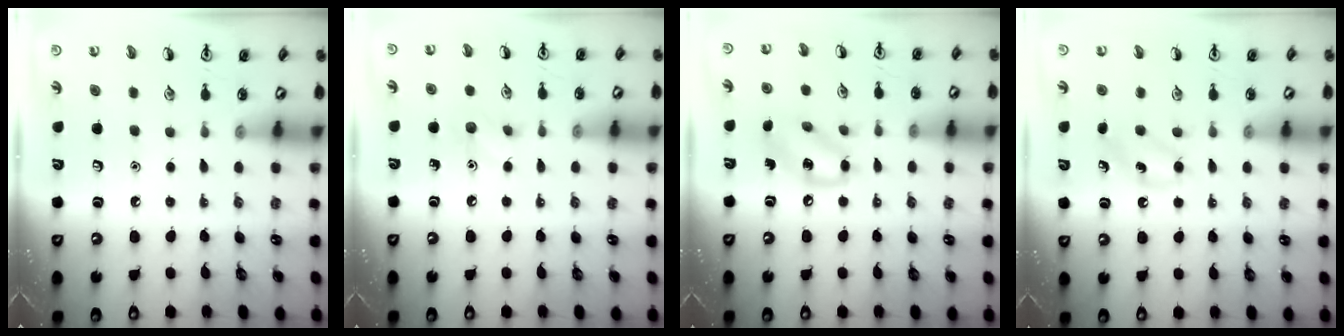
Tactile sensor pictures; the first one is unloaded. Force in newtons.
{"total": 5.0, "press": 4.7, "slide": 1.6}
{"total": 8.2, "press": 8.0, "slide": 1.4}
{"total": 5.4, "press": 5.0, "slide": 1.8}